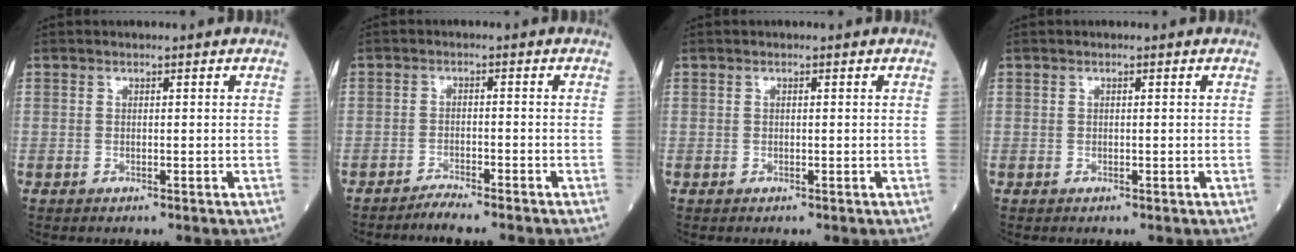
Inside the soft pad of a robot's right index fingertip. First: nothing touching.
{"total": 2.8, "force": [-2.7, -0.4, 0.9], "torque": [-0.016, -0.005, -0.047]}
{"total": 0.0}
{"total": 0.0}